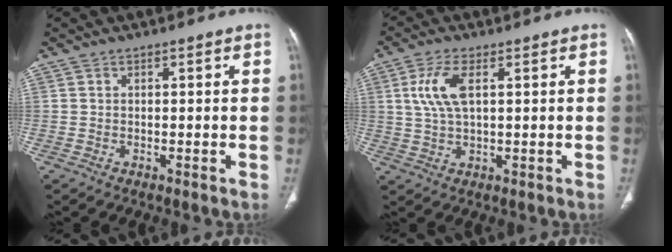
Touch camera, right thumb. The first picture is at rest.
{"total": 7.0, "force": [1.9, 3.0, 6.0], "torque": [-0.140, 0.000, 0.042]}